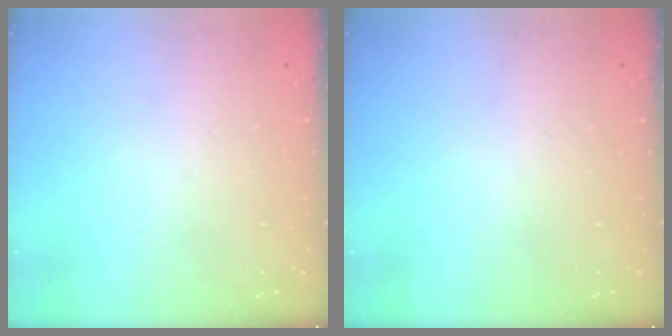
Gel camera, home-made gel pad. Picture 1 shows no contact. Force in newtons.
{"total": 0.0}